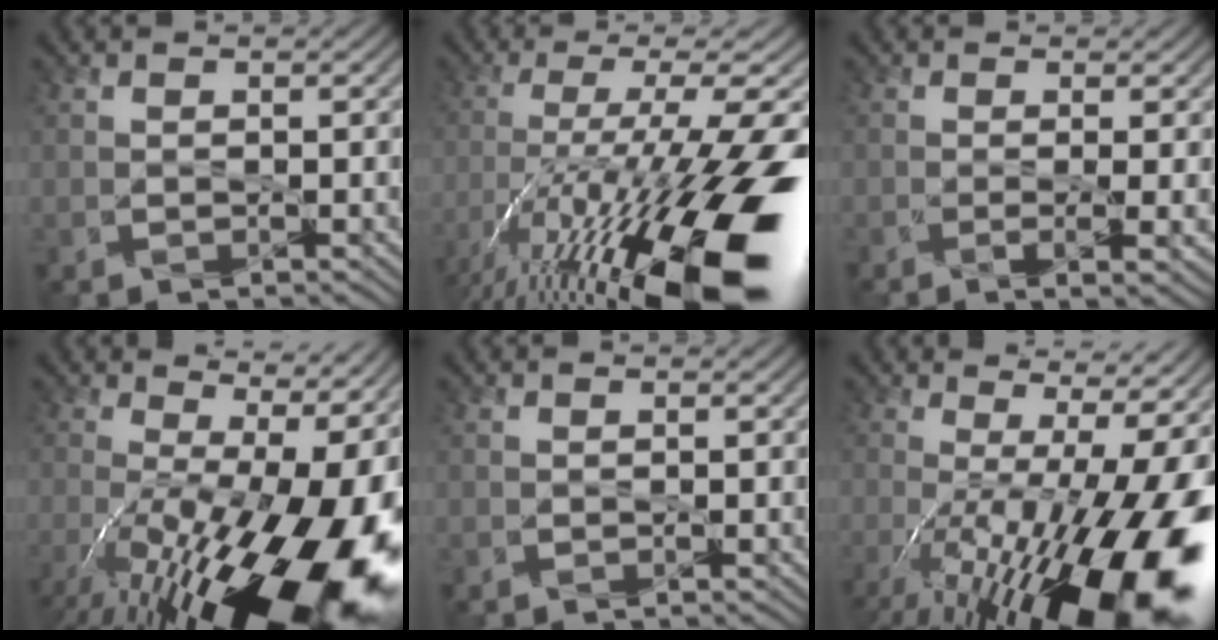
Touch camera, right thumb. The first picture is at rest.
{"total": 20.2, "force": [-9.2, 5.8, 17.0], "torque": [-0.298, -0.006, -0.165]}
{"total": 3.7, "force": [-0.6, 0.8, 3.6], "torque": [-0.068, -0.008, -0.011]}
{"total": 20.2, "force": [-5.0, 8.4, 17.7], "torque": [-0.272, -0.036, -0.066]}
{"total": 0.0}
{"total": 20.1, "force": [-5.7, 7.1, 17.9], "torque": [-0.268, -0.037, -0.078]}